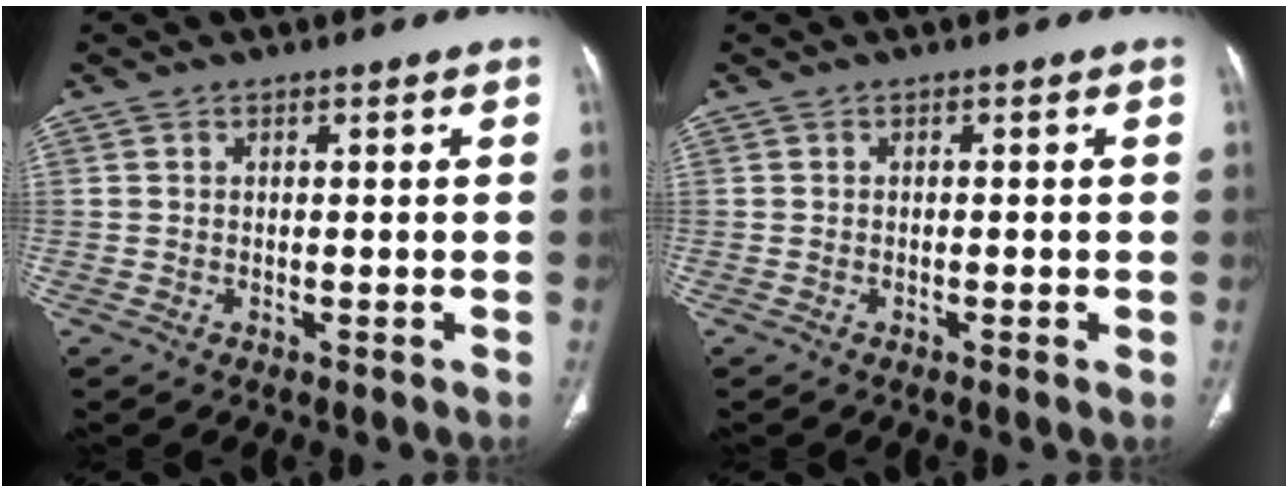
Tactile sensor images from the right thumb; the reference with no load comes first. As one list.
[{"total": 1.0, "force": [-0.2, 0.2, 0.9], "torque": [-0.013, 0.000, -0.004]}]